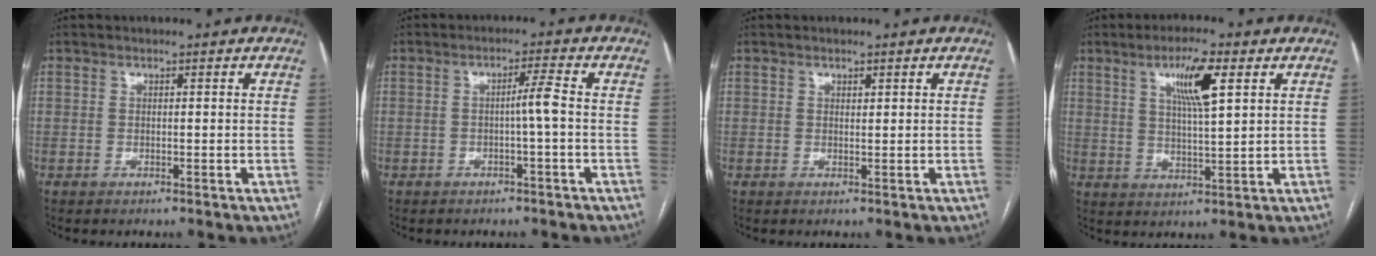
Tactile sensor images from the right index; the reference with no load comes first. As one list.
[{"total": 2.9, "force": [-0.5, -0.5, 2.8], "torque": [-0.044, 0.004, -0.007]}, {"total": 0.8, "force": [0.5, 0.3, 0.5], "torque": [-0.005, -0.001, 0.008]}, {"total": 7.8, "force": [3.5, 0.8, 7.0], "torque": [-0.125, 0.001, 0.060]}]